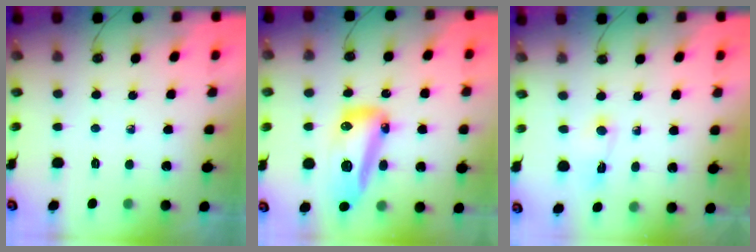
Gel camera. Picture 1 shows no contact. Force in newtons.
{"total": 26.2, "press": 20.4, "slide": 16.5}
{"total": 2.7, "press": 2.7, "slide": 0.3}